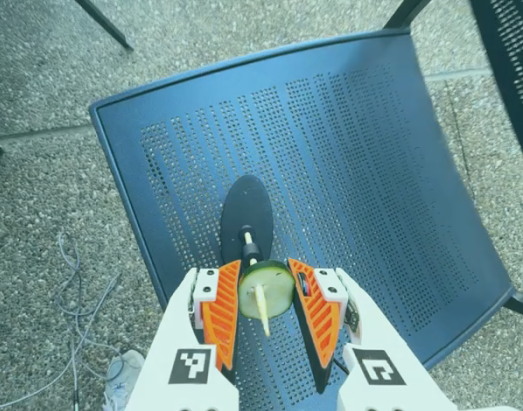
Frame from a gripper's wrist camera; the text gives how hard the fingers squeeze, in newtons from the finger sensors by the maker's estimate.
{"total": 11.2, "left": 10.9, "right": 11.6}